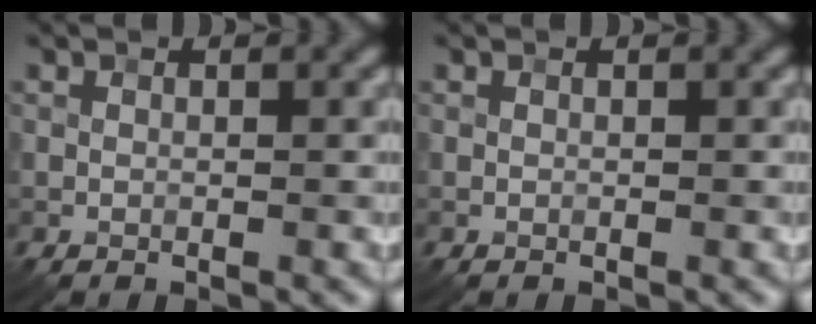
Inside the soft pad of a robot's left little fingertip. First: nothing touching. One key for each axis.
{"total": 0.0}